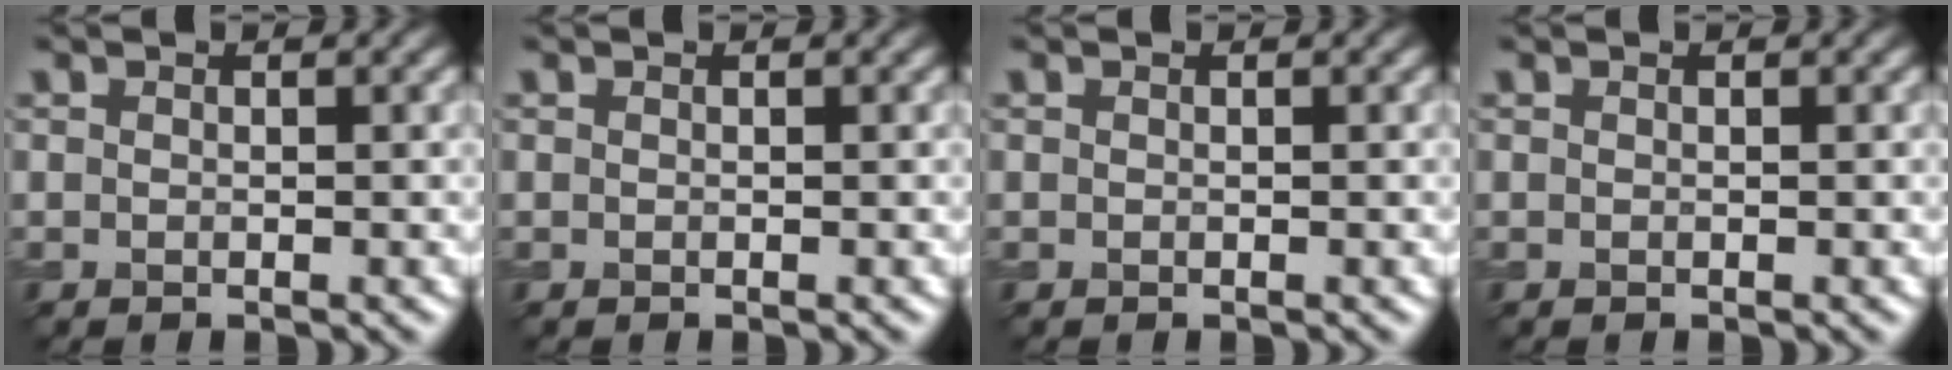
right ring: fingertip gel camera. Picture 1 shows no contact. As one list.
[{"total": 0.0}, {"total": 0.0}, {"total": 0.0}]